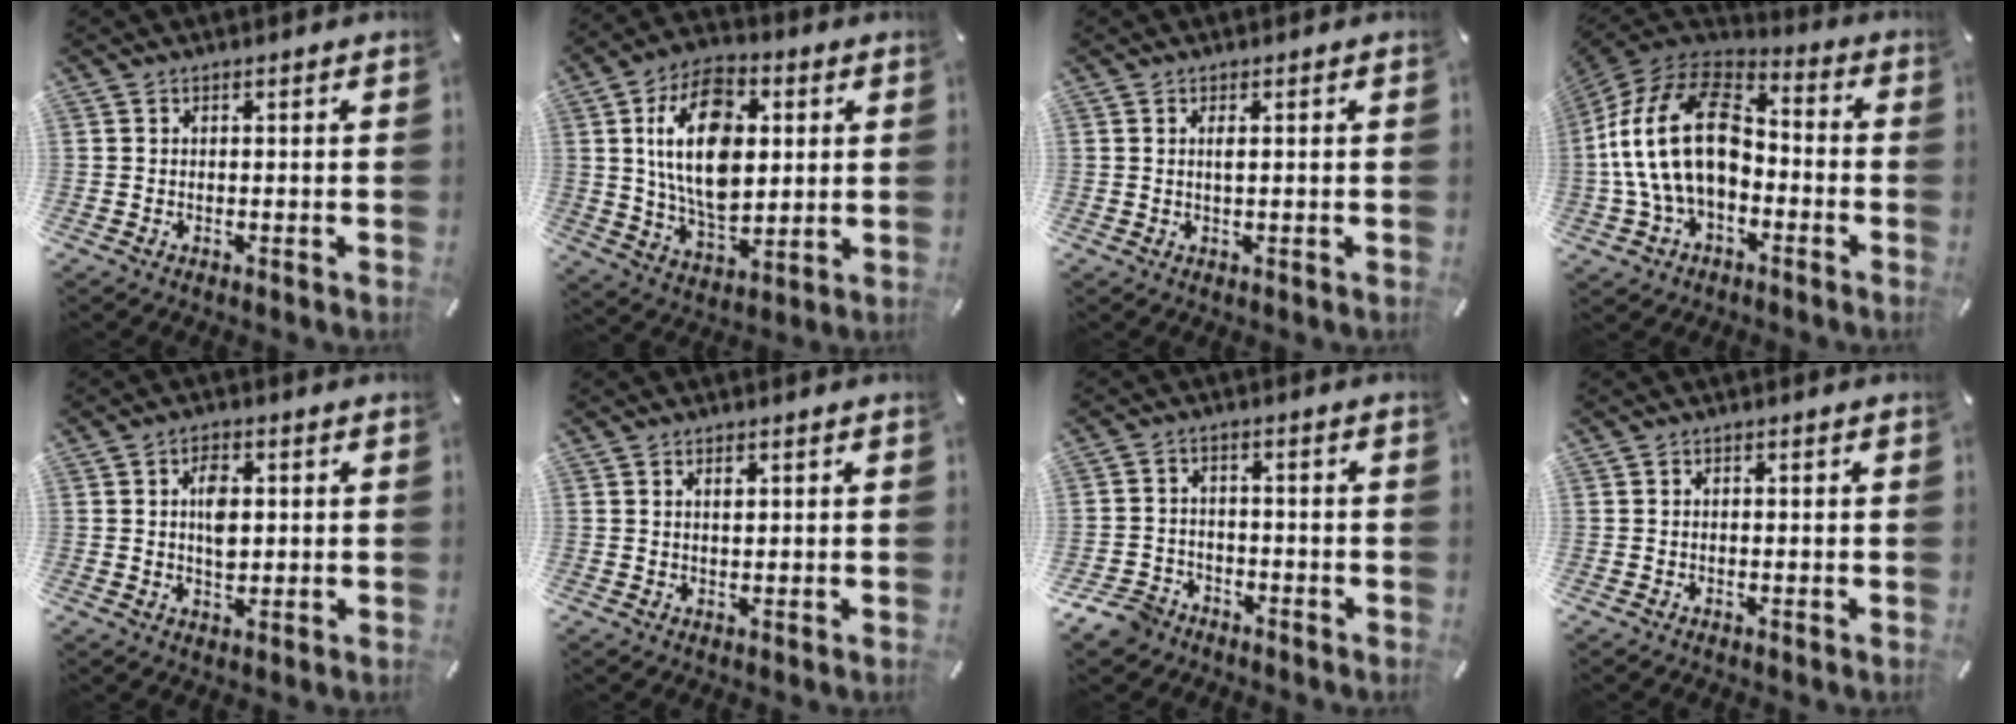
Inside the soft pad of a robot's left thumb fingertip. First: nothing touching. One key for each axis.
{"total": 18.5, "fx": 3.5, "fy": 11.9, "fz": 13.8, "tx": -0.268, "ty": 0.006, "tz": 0.060}
{"total": 1.3, "fx": 0.3, "fy": 0.2, "fz": 1.3, "tx": -0.027, "ty": -0.001, "tz": 0.004}
{"total": 22.5, "fx": -2.0, "fy": 14.7, "fz": 16.9, "tx": -0.356, "ty": 0.039, "tz": -0.034}
{"total": 5.6, "fx": 0.7, "fy": 3.4, "fz": 4.3, "tx": -0.073, "ty": -0.003, "tz": 0.004}
{"total": 1.8, "fx": 0.7, "fy": 0.9, "fz": 1.3, "tx": -0.021, "ty": -0.001, "tz": 0.010}
{"total": 6.3, "fx": -4.6, "fy": 3.9, "fz": 1.6, "tx": -0.042, "ty": 0.025, "tz": -0.092}
{"total": 0.6, "fx": -0.2, "fy": 0.3, "fz": 0.4, "tx": -0.008, "ty": 0.001, "tz": -0.004}